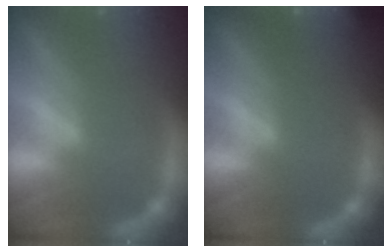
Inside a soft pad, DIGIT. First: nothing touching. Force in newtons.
{"total": 5.9}